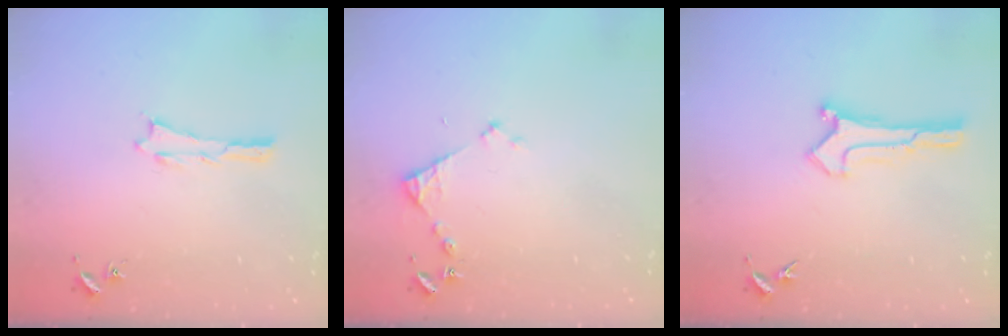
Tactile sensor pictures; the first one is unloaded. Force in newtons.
{"total": 3.2, "press": 3.2, "slide": 0.3}
{"total": 0.0}